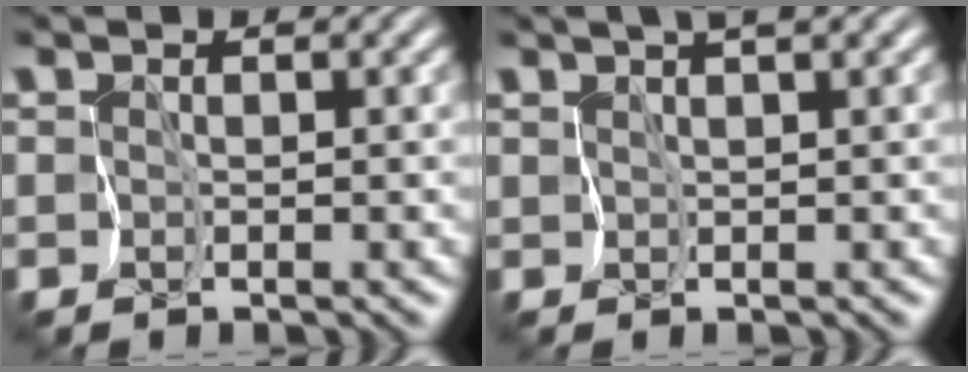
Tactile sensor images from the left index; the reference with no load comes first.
{"total": 3.0, "force": [2.1, 0.1, 2.1], "torque": [-0.040, 0.014, 0.037]}